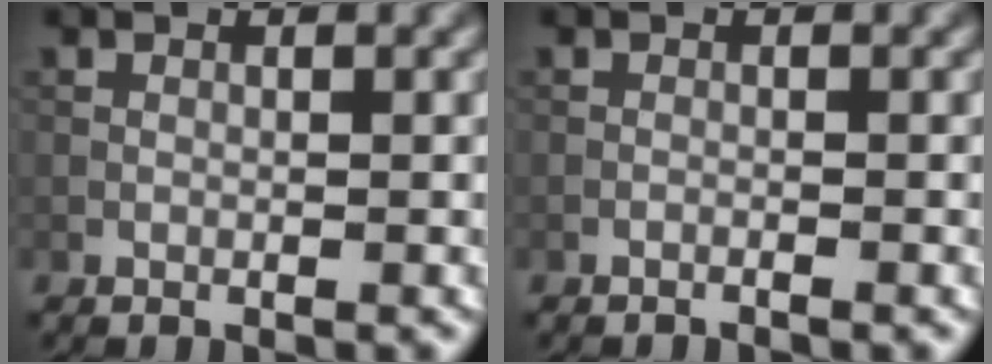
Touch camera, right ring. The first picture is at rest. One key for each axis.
{"total": 0.6, "fx": -0.5, "fy": 0.0, "fz": 0.2, "tx": -0.001, "ty": 0.002, "tz": -0.012}